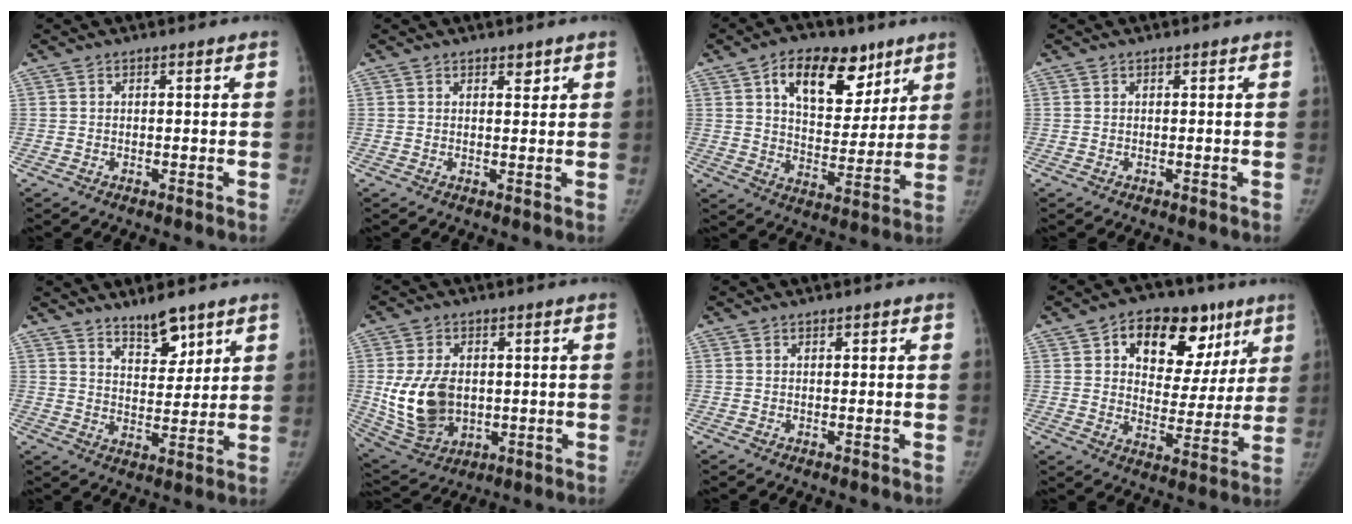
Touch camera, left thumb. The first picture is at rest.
{"total": 1.5, "force": [1.1, 0.7, 0.7], "torque": [0.000, -0.006, 0.015]}
{"total": 16.1, "force": [8.4, 9.6, 10.0], "torque": [-0.105, -0.030, 0.136]}
{"total": 0.0}
{"total": 7.3, "force": [5.6, 2.8, 3.8], "torque": [-0.036, -0.045, 0.093]}
{"total": 13.3, "force": [0.2, 9.3, 9.5], "torque": [-0.160, -0.010, 0.026]}
{"total": 0.5, "force": [0.2, 0.3, 0.4], "torque": [-0.005, 0.000, 0.004]}
{"total": 18.3, "force": [8.8, 11.5, 11.2], "torque": [-0.105, -0.013, 0.129]}